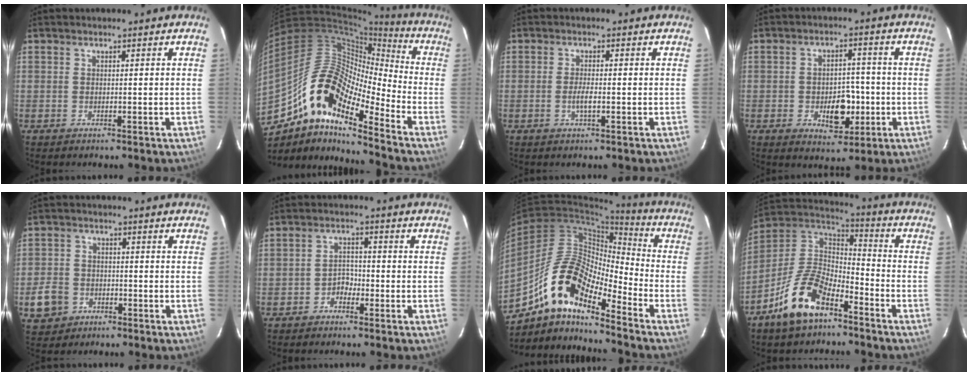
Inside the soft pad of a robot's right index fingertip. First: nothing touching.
{"total": 18.2, "force": [-11.4, 5.1, 13.2], "torque": [-0.219, -0.004, -0.234]}
{"total": 2.3, "force": [-0.8, 0.4, 2.2], "torque": [-0.043, -0.004, -0.015]}
{"total": 7.9, "force": [-2.2, 5.0, 5.7], "torque": [-0.100, 0.006, -0.019]}
{"total": 6.9, "force": [-3.1, 5.7, 2.4], "torque": [-0.072, 0.012, -0.050]}
{"total": 2.9, "force": [-2.0, 1.9, 1.0], "torque": [-0.023, 0.010, -0.032]}
{"total": 16.0, "force": [-10.9, 4.6, 10.8], "torque": [-0.187, 0.004, -0.218]}
{"total": 15.5, "force": [-9.7, 7.1, 9.8], "torque": [-0.212, 0.010, -0.182]}